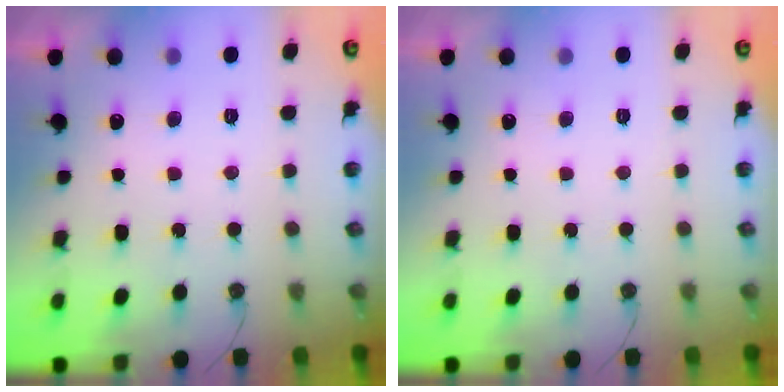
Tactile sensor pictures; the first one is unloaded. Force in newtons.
{"total": 0.0}